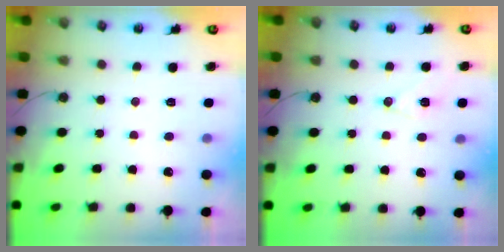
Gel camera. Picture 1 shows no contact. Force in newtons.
{"total": 8.7, "press": 7.9, "slide": 3.7}